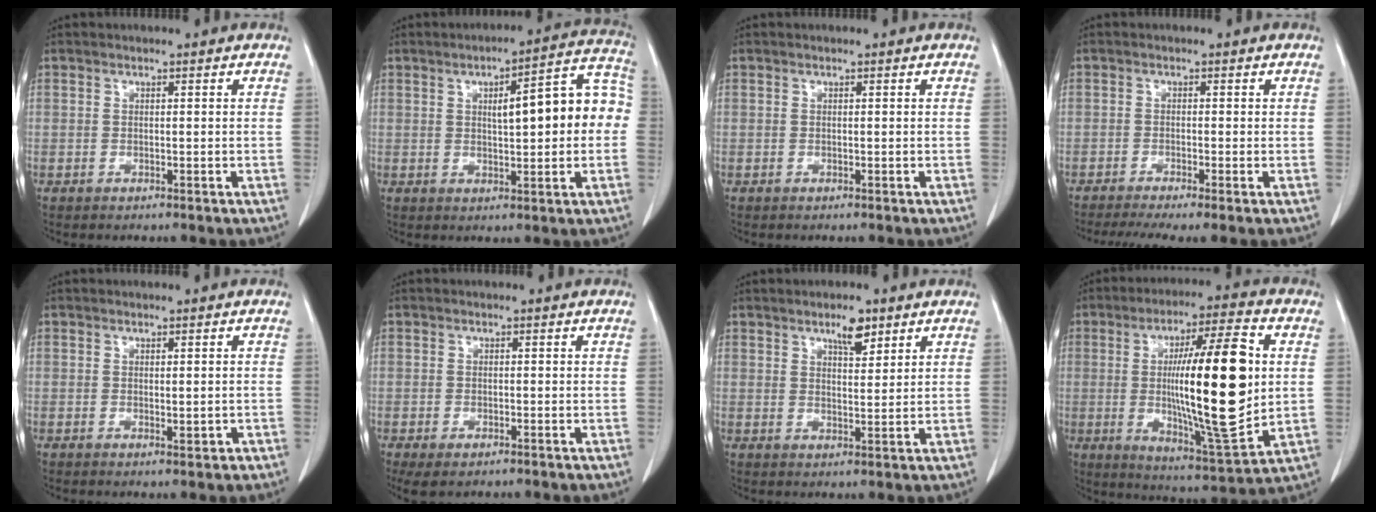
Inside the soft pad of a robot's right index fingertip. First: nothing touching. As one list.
[{"total": 12.9, "force": [1.0, 2.9, 12.6], "torque": [-0.165, 0.041, 0.014]}, {"total": 0.0}, {"total": 5.8, "force": [-4.1, 0.3, 4.0], "torque": [-0.065, -0.010, -0.069]}, {"total": 1.5, "force": [-0.3, 0.5, 1.4], "torque": [-0.021, -0.005, 0.001]}, {"total": 2.6, "force": [-1.5, 1.1, 1.9], "torque": [-0.037, -0.007, -0.020]}, {"total": 4.3, "force": [2.9, 1.3, 2.8], "torque": [-0.049, 0.000, 0.048]}, {"total": 20.8, "force": [1.6, 2.6, 20.6], "torque": [-0.338, -0.005, 0.025]}]